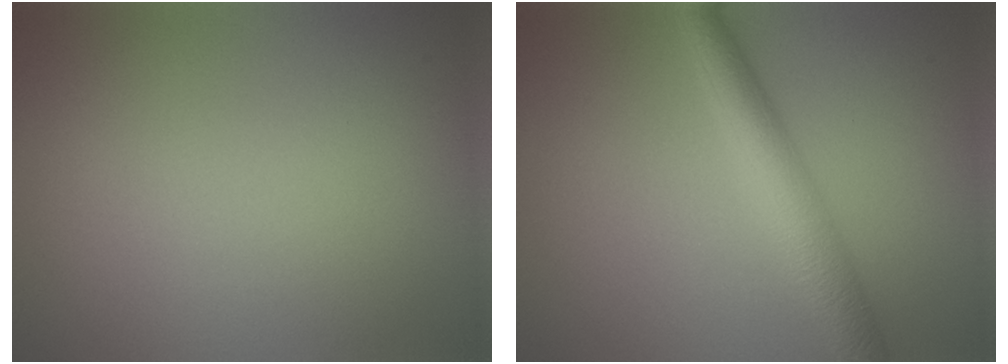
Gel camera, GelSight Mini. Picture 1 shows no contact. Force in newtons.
{"total": 4.3, "press": 4.3, "slide": 0.2}